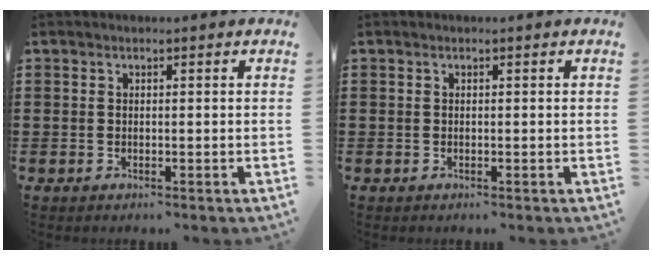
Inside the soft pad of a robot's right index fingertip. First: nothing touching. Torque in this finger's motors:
{"motor_torque": [0.00, 0.00, 0.00, 0.00]}